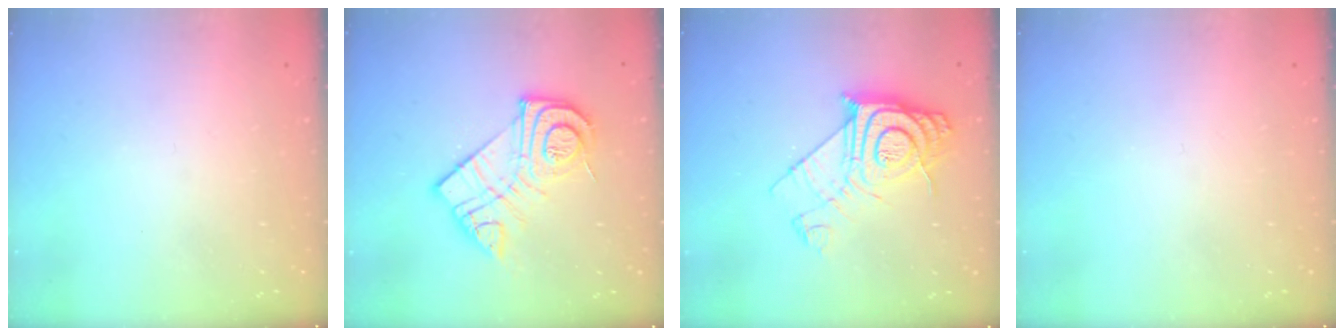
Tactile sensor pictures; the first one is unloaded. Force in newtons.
{"total": 16.7, "press": 16.7, "slide": 0.7}
{"total": 14.6, "press": 14.5, "slide": 1.2}
{"total": 0.0}